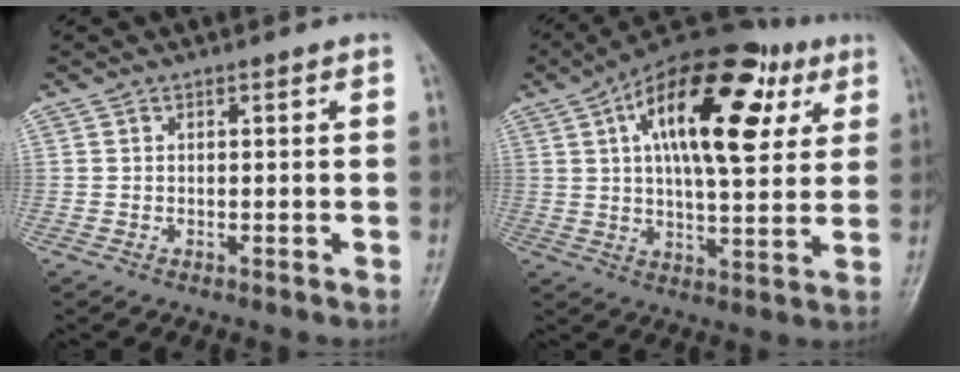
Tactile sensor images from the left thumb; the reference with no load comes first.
{"total": 22.9, "force": [7.9, 10.5, 18.8], "torque": [-0.267, 0.004, 0.111]}